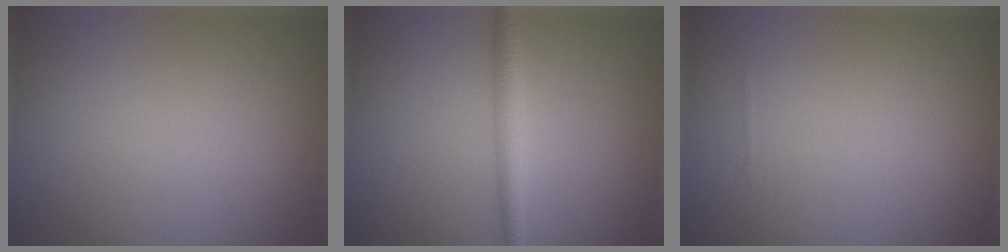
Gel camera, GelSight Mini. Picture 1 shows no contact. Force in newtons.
{"total": 2.3, "press": 2.3, "slide": 0.0}
{"total": 0.0}